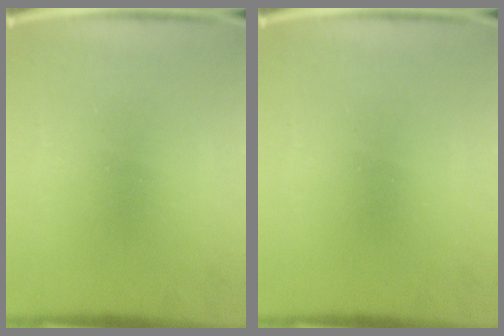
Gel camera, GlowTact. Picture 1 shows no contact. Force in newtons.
{"total": 0.0}